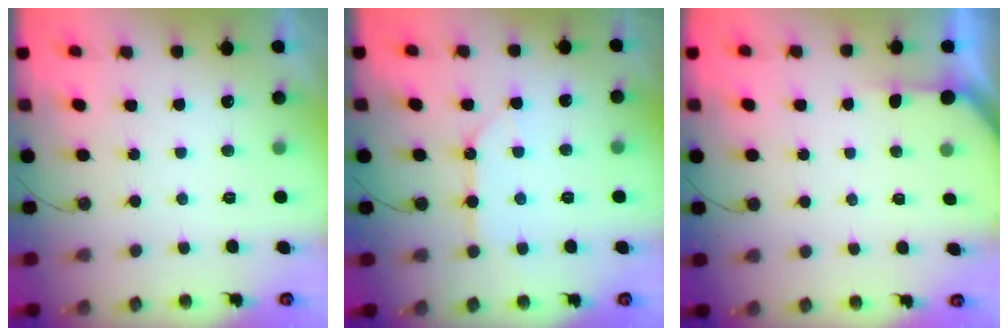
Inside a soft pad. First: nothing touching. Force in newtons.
{"total": 9.6, "press": 9.5, "slide": 0.9}
{"total": 1.6, "press": 1.6, "slide": 0.2}